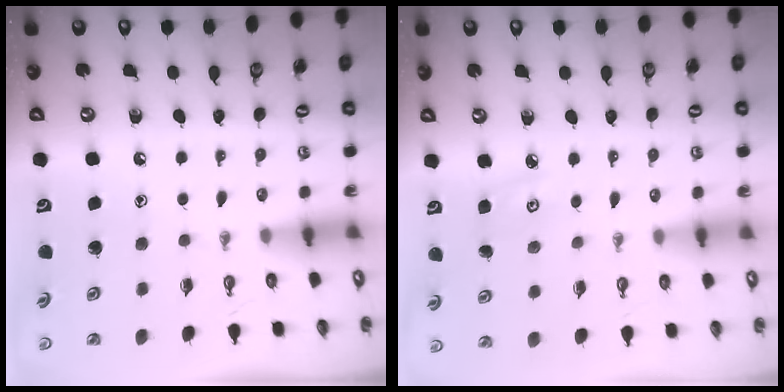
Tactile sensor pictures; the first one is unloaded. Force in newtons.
{"total": 3.7, "press": 3.6, "slide": 0.4}